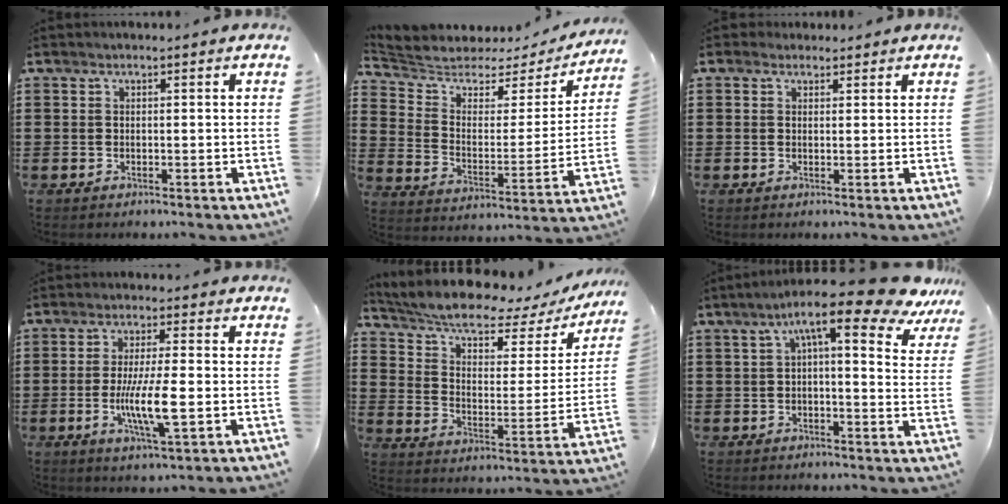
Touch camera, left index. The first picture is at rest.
{"total": 4.5, "force": [3.9, 1.9, 1.1], "torque": [-0.052, -0.031, 0.061]}
{"total": 1.5, "force": [1.1, 1.0, 0.2], "torque": [-0.008, 0.007, 0.021]}
{"total": 8.2, "force": [-1.6, 1.3, 7.9], "torque": [-0.153, -0.012, -0.033]}
{"total": 8.1, "force": [6.5, 1.6, 4.5], "torque": [-0.107, -0.042, 0.107]}
{"total": 11.3, "force": [7.0, 1.8, 8.7], "torque": [-0.146, -0.028, 0.109]}